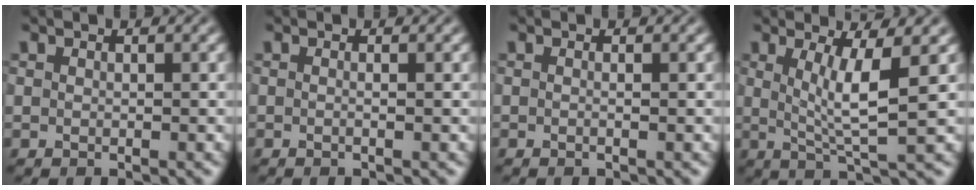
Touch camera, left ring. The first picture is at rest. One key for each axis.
{"total": 1.0, "fx": 0.0, "fy": 0.4, "fz": 0.9, "tx": -0.007, "ty": -0.012, "tz": -0.011}
{"total": 0.7, "fx": -0.1, "fy": 0.2, "fz": 0.6, "tx": -0.011, "ty": -0.009, "tz": -0.007}
{"total": 4.8, "fx": 1.0, "fy": 0.9, "fz": 4.6, "tx": -0.083, "ty": -0.007, "tz": 0.022}